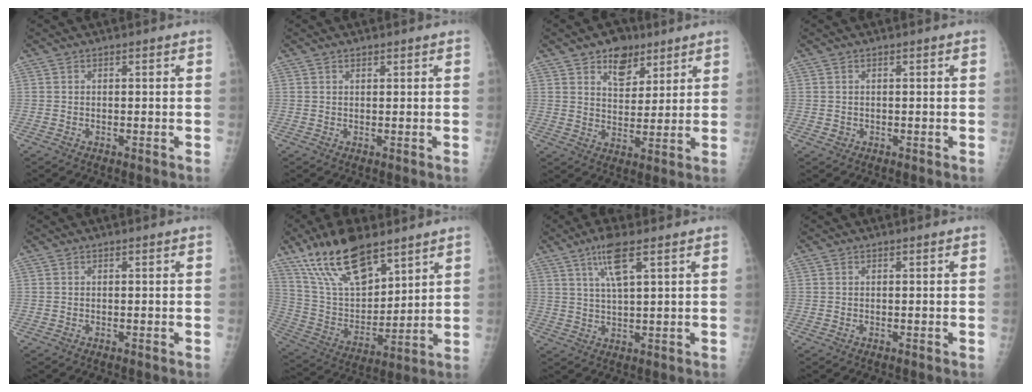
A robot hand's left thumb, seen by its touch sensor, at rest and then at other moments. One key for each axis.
{"total": 0.8, "fx": 0.6, "fy": 0.4, "fz": 0.4, "tx": -0.003, "ty": -0.004, "tz": 0.009}
{"total": 8.7, "fx": 5.4, "fy": 5.4, "fz": 4.1, "tx": -0.032, "ty": -0.028, "tz": 0.086}
{"total": 0.9, "fx": 0.2, "fy": 0.8, "fz": 0.4, "tx": -0.001, "ty": 0.000, "tz": 0.004}
{"total": 0.0}
{"total": 18.5, "fx": 12.8, "fy": 7.6, "fz": 11.0, "tx": -0.165, "ty": -0.058, "tz": 0.248}
{"total": 6.5, "fx": 3.5, "fy": 1.1, "fz": 5.4, "tx": -0.110, "ty": -0.014, "tz": 0.072}
{"total": 0.0}